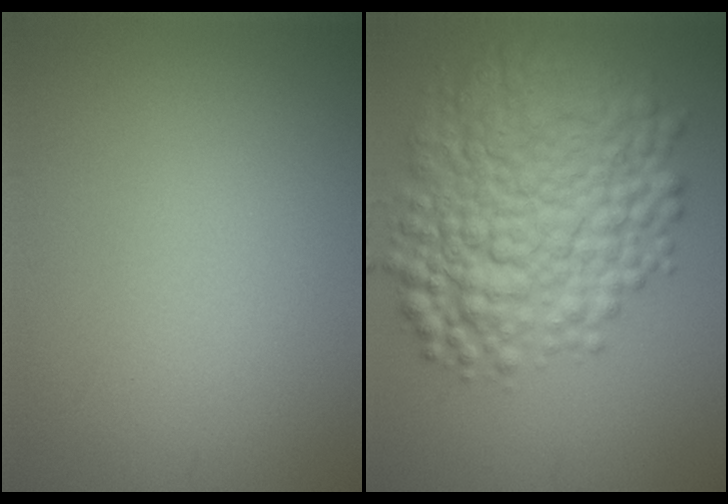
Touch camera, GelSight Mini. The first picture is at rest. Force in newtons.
{"total": 11.1, "press": 11.1, "slide": 0.2}